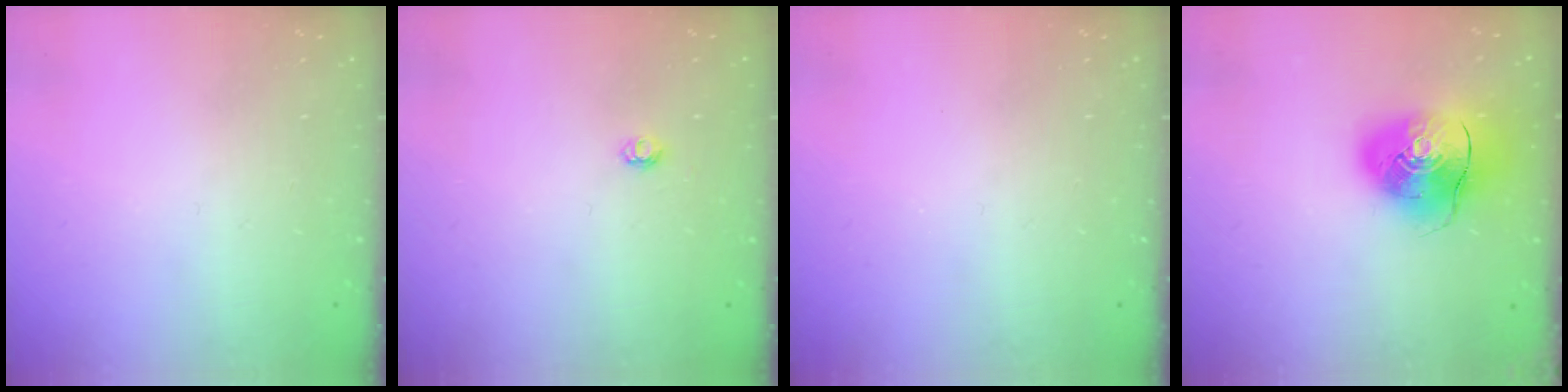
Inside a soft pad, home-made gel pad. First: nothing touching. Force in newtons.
{"total": 2.9, "press": 2.9, "slide": 0.4}
{"total": 0.0}
{"total": 13.0, "press": 12.8, "slide": 2.4}